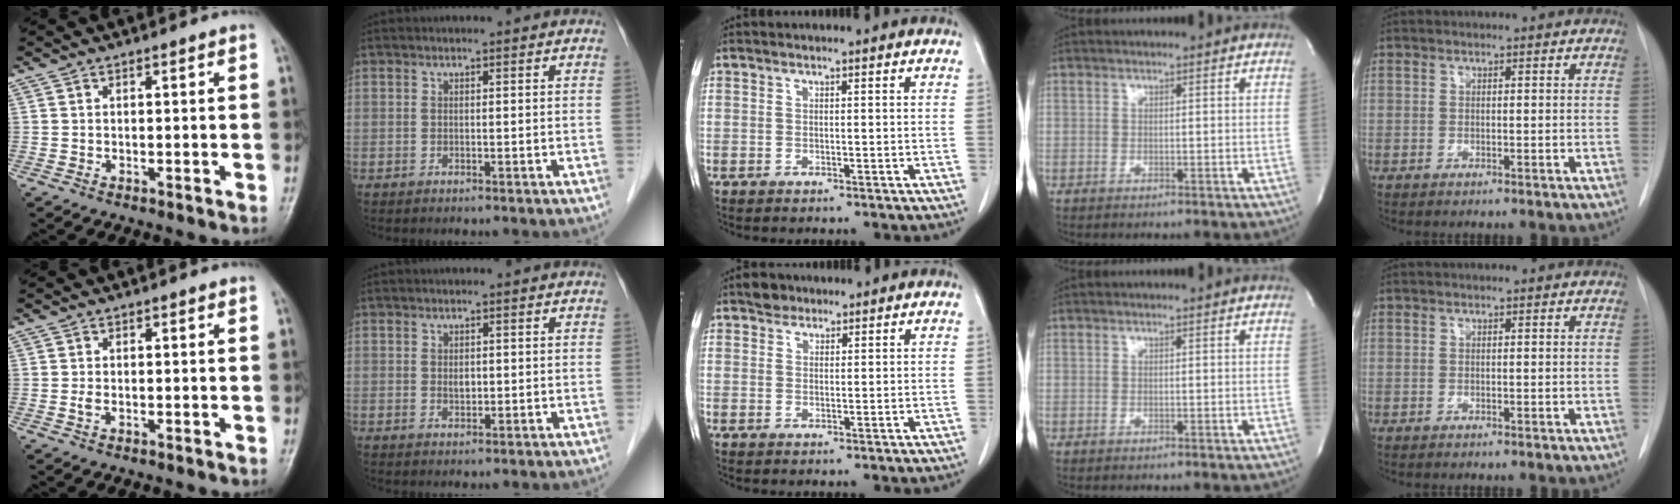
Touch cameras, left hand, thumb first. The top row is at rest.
{"thumb": {"total": 1.0, "force": [-0.3, 0.5, 0.8], "torque": [-0.019, -0.001, -0.006]}, "index": {"total": 1.4, "force": [0.1, 0.9, 1.1], "torque": [-0.017, -0.003, 0.003]}, "middle": {"total": 2.2, "force": [1.7, 1.4, 0.4], "torque": [-0.008, 0.005, 0.026]}}